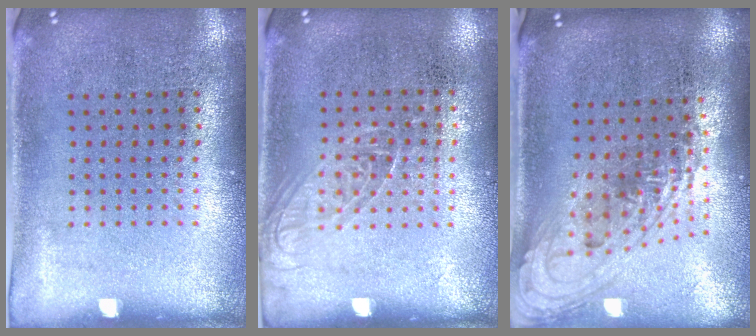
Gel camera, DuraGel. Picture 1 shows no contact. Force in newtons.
{"total": 1.1, "press": 0.9, "slide": 0.5}
{"total": 1.7, "press": 1.3, "slide": 1.0}